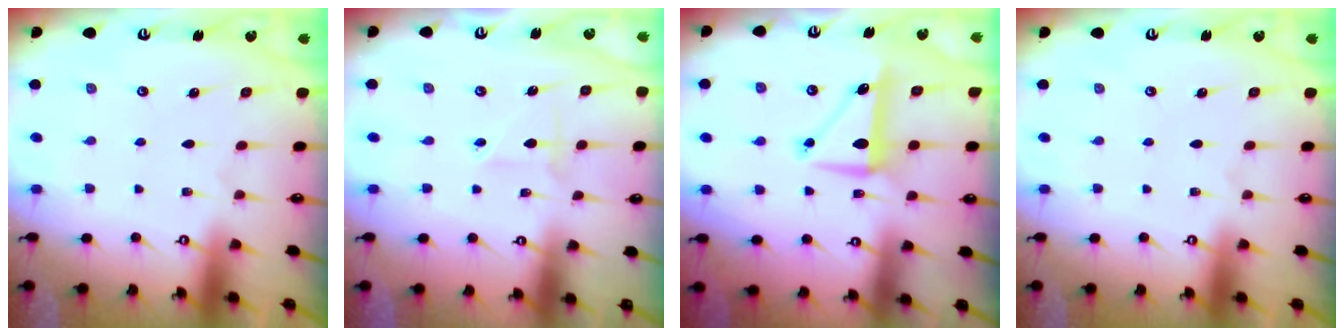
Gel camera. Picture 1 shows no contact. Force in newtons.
{"total": 2.7, "press": 2.7, "slide": 0.3}
{"total": 8.6, "press": 8.6, "slide": 0.2}
{"total": 0.0}